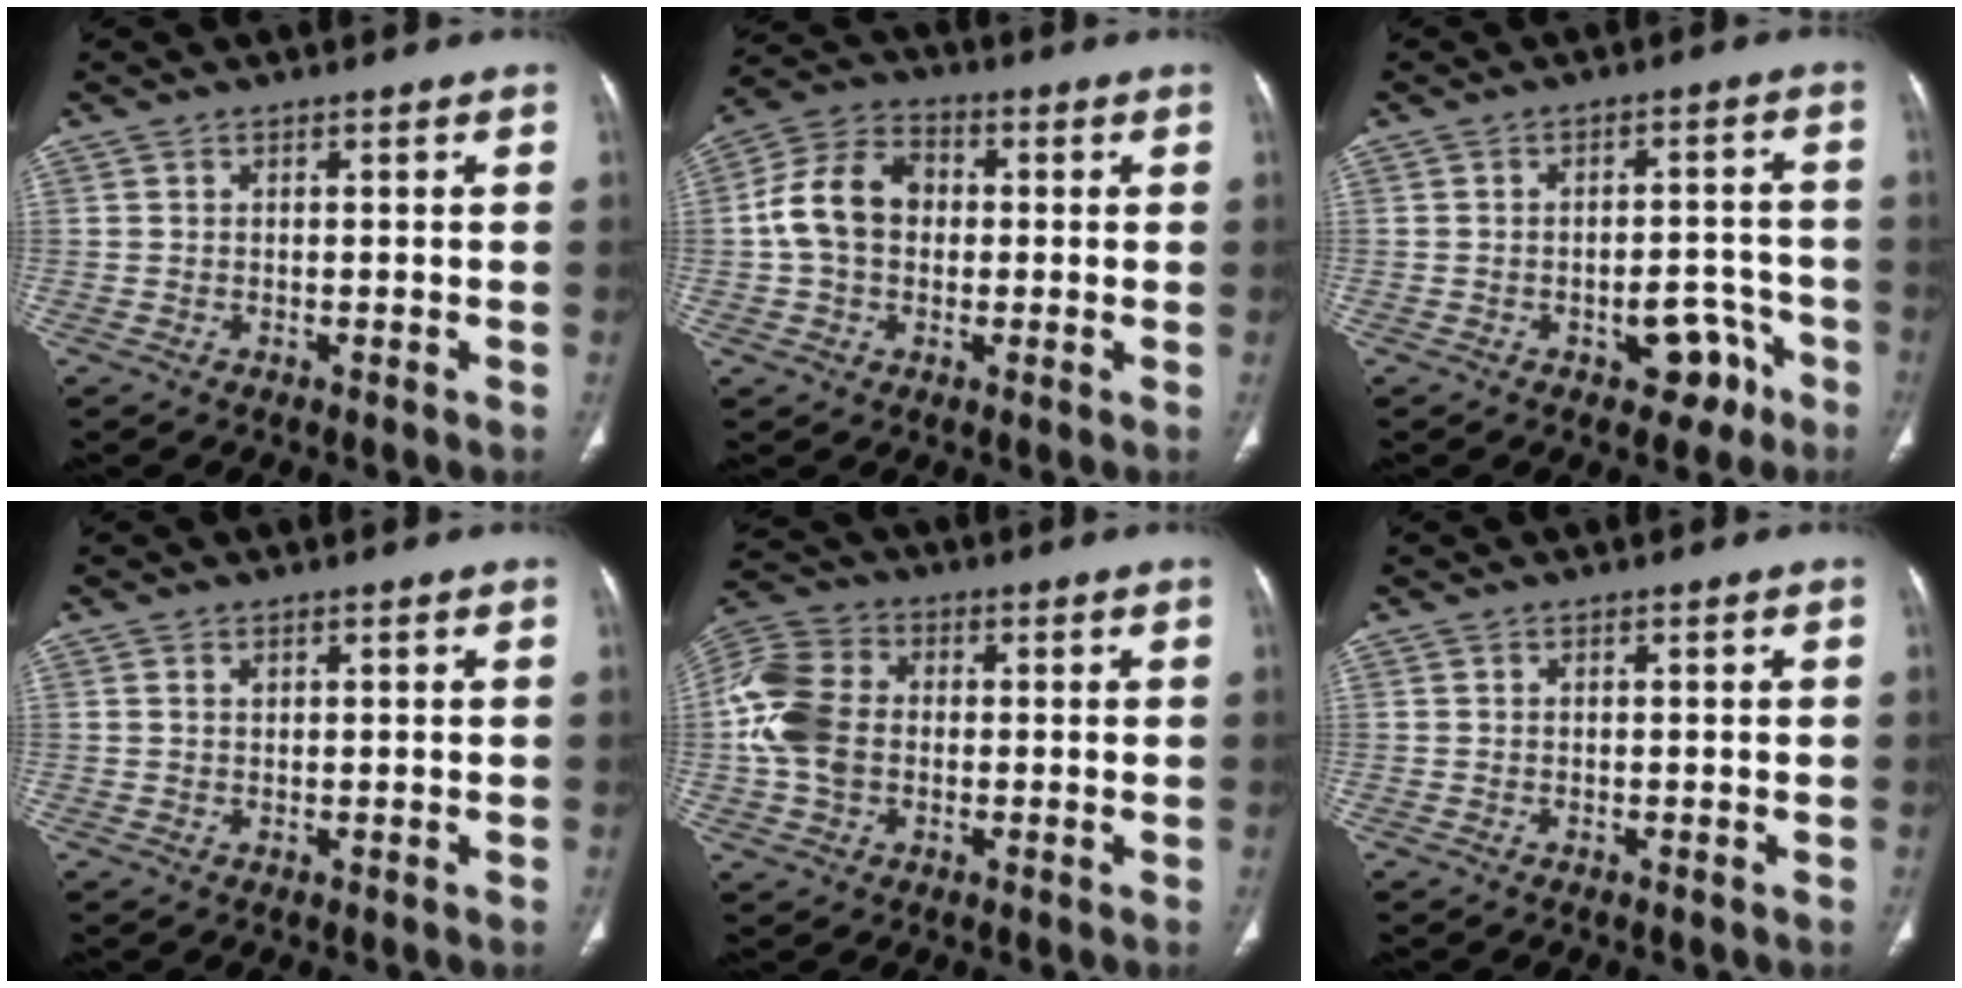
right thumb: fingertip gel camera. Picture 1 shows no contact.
{"total": 10.9, "force": [0.3, 8.2, 7.2], "torque": [-0.123, 0.028, -0.004]}
{"total": 7.1, "force": [-3.8, 4.2, 4.2], "torque": [-0.020, 0.044, -0.043]}
{"total": 0.8, "force": [0.4, 0.5, 0.4], "torque": [-0.008, -0.002, 0.008]}
{"total": 11.5, "force": [-0.4, 8.6, 7.6], "torque": [-0.156, 0.024, -0.016]}
{"total": 0.0}